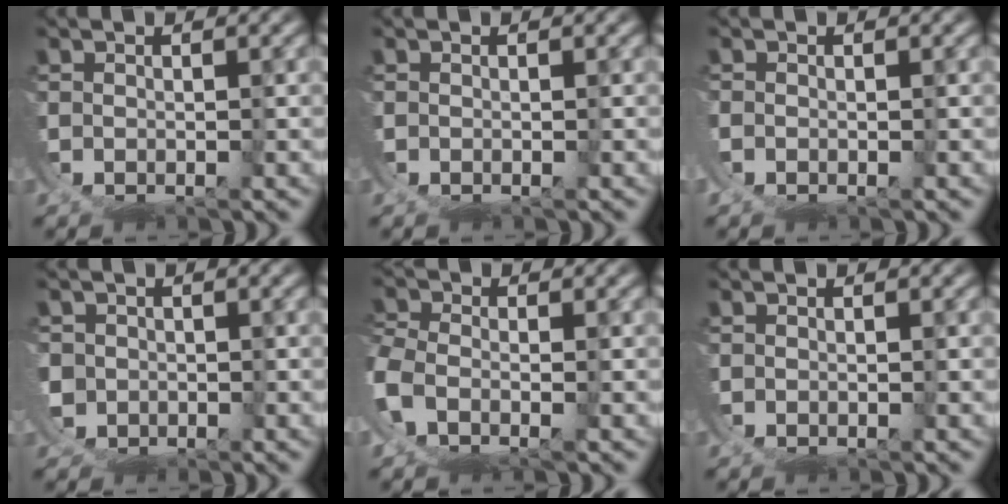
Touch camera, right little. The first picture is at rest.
{"total": 0.0}
{"total": 0.9, "force": [-0.5, 0.7, 0.3], "torque": [-0.013, -0.006, -0.006]}
{"total": 1.6, "force": [0.0, 1.1, -1.2], "torque": [-0.004, -0.026, 0.013]}
{"total": 3.9, "force": [-1.8, 2.7, 2.2], "torque": [-0.088, -0.028, -0.016]}
{"total": 0.0}